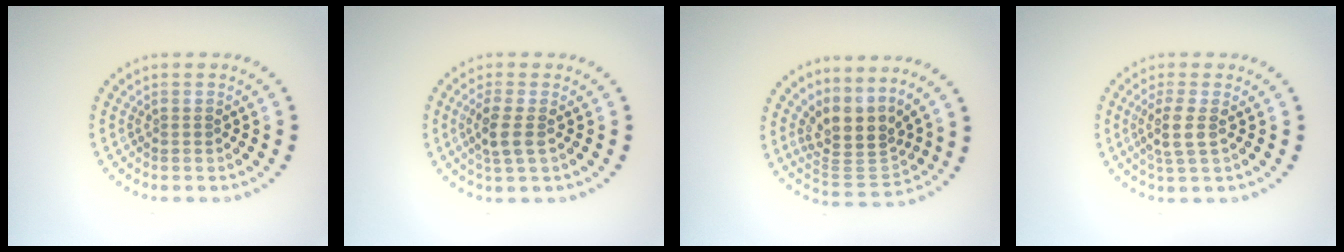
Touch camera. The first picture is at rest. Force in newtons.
{"total": 2.4, "press": 2.1, "slide": 1.0}
{"total": 4.1, "press": 3.1, "slide": 2.7}
{"total": 2.4, "press": 2.0, "slide": 1.3}